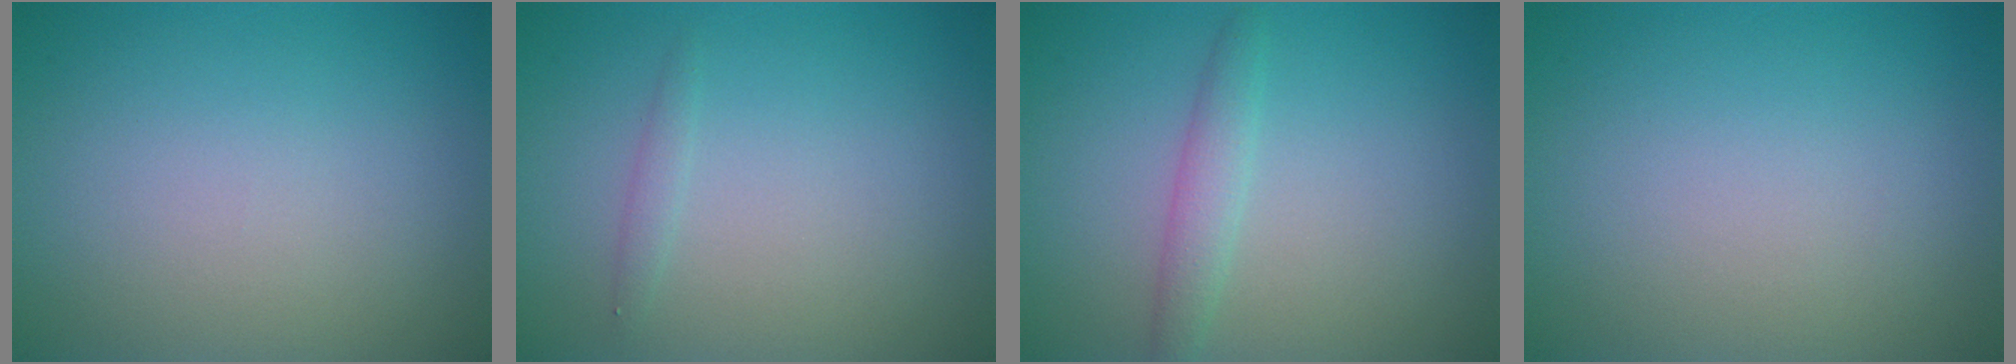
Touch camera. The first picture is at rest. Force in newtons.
{"total": 0.7, "press": 0.7, "slide": 0.0}
{"total": 1.9, "press": 1.9, "slide": 0.1}
{"total": 0.0}